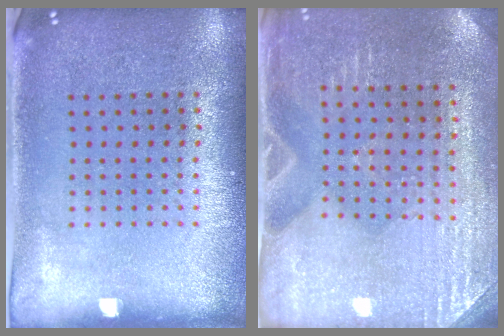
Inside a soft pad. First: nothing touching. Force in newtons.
{"total": 3.0, "press": 2.9, "slide": 0.6}